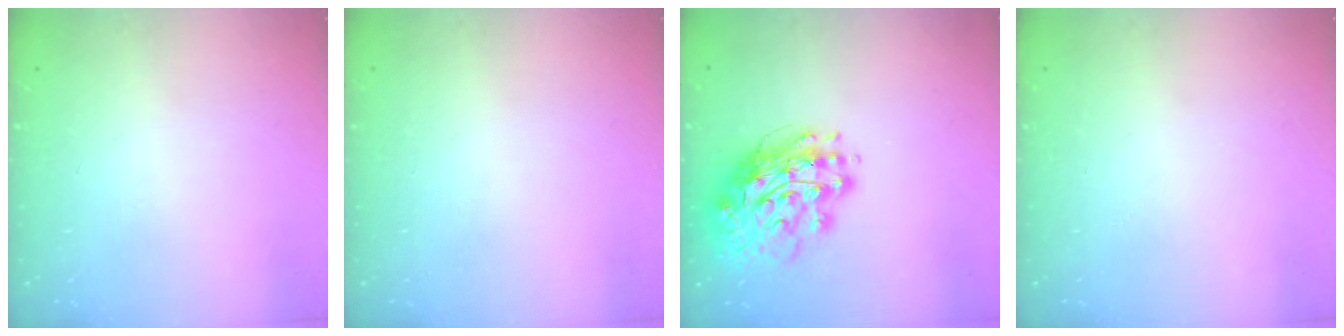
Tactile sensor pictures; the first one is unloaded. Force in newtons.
{"total": 0.0}
{"total": 16.2, "press": 16.1, "slide": 2.1}
{"total": 0.0}